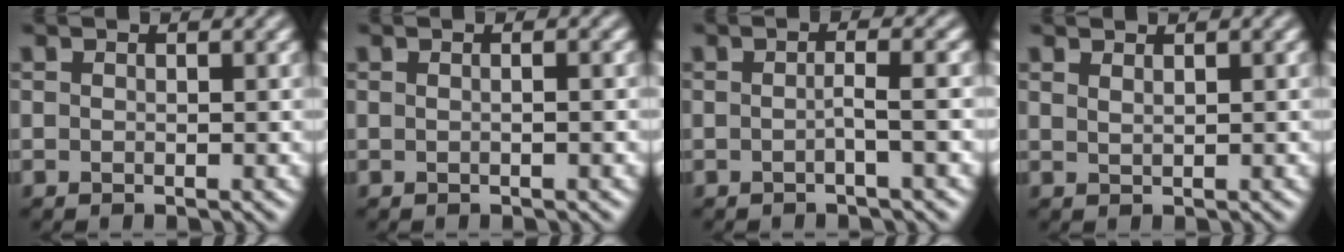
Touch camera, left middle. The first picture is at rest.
{"total": 1.6, "force": [-0.3, 0.8, 1.3], "torque": [0.000, 0.004, -0.021]}
{"total": 2.0, "force": [-0.9, 0.3, 1.7], "torque": [-0.022, 0.005, -0.019]}
{"total": 0.8, "force": [0.5, 0.4, 0.5], "torque": [0.004, 0.001, 0.004]}